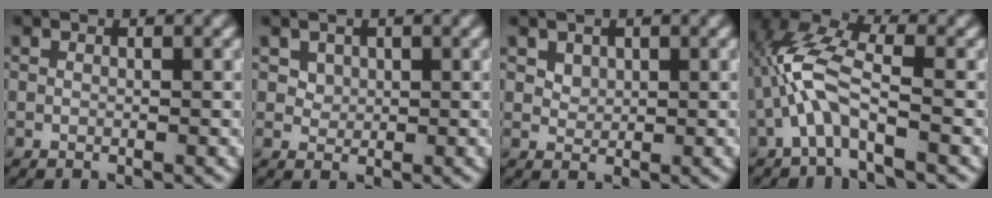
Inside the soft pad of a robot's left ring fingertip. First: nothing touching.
{"total": 3.1, "force": [1.7, 2.1, 1.3], "torque": [-0.045, -0.002, 0.046]}
{"total": 1.7, "force": [1.0, 1.2, 0.7], "torque": [-0.018, -0.006, 0.035]}
{"total": 5.0, "force": [-1.5, 1.6, 4.5], "torque": [-0.107, 0.018, -0.037]}